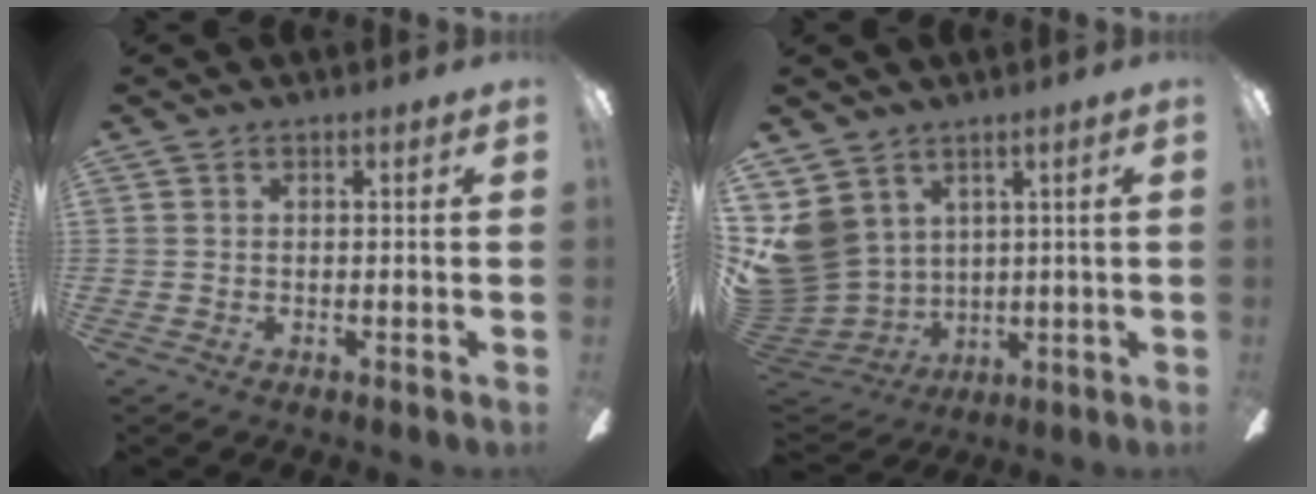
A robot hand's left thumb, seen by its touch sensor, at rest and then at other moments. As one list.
[{"total": 10.6, "force": [4.3, 9.1, 3.3], "torque": [-0.123, -0.027, 0.089]}]